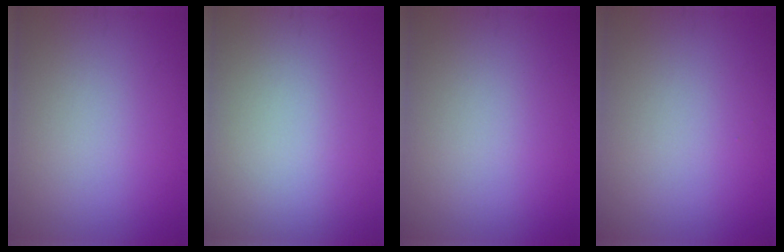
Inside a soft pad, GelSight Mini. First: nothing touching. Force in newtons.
{"total": 0.0}
{"total": 0.0}
{"total": 0.0}